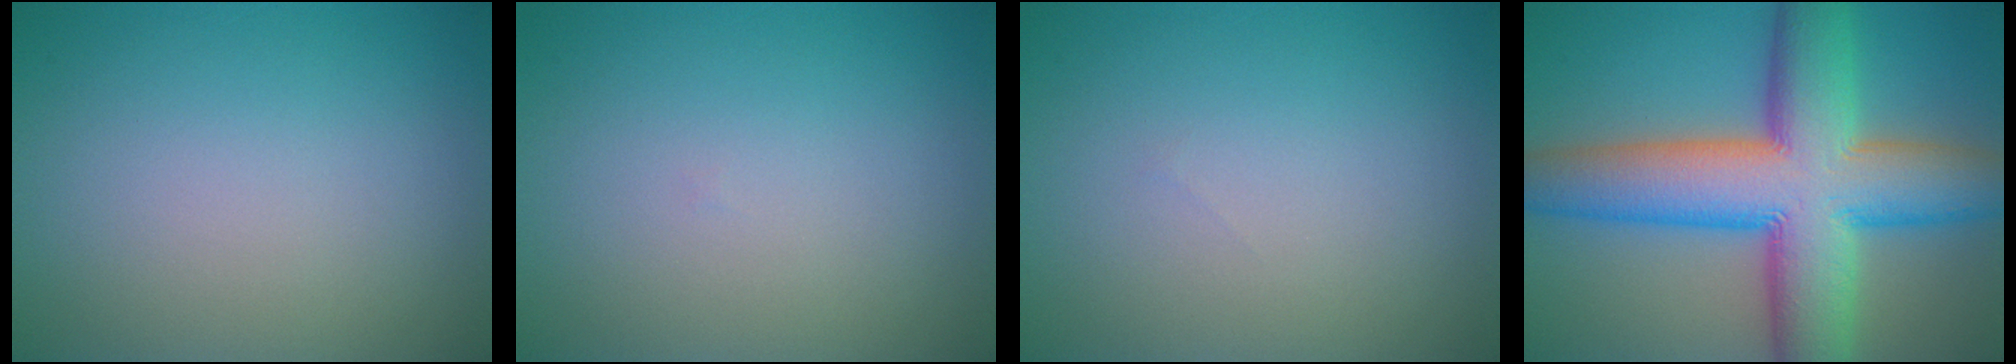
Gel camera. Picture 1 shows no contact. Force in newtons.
{"total": 0.0}
{"total": 0.0}
{"total": 14.2, "press": 14.2, "slide": 0.4}